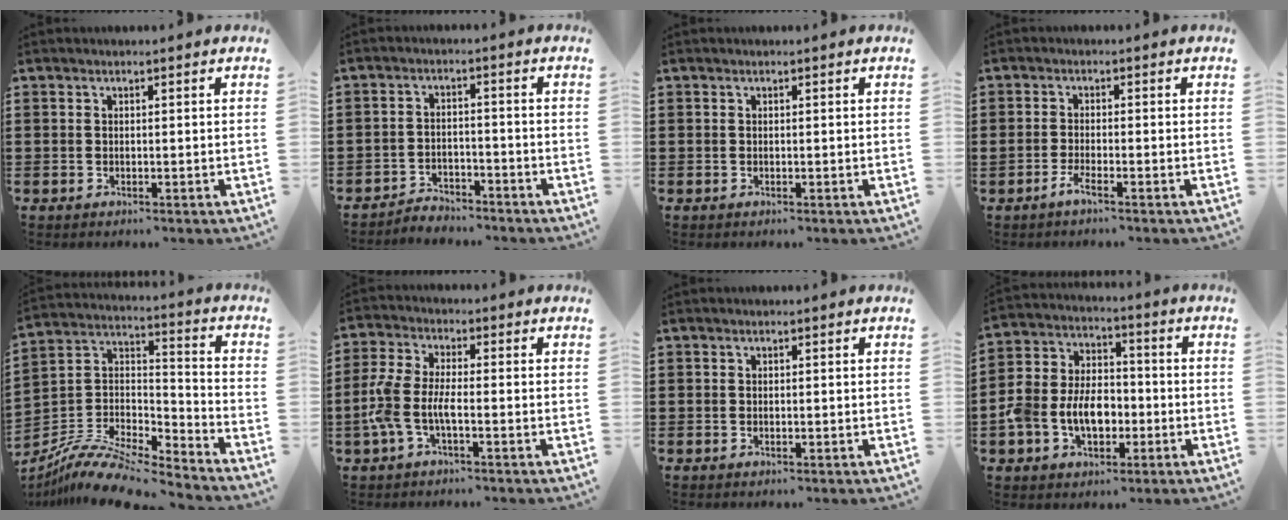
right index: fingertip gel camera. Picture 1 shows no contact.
{"total": 3.1, "force": [-3.0, 0.6, -0.2], "torque": [-0.005, 0.003, -0.066]}
{"total": 0.0}
{"total": 2.0, "force": [-1.3, 0.0, 1.6], "torque": [-0.042, -0.010, -0.027]}
{"total": 10.2, "force": [-8.6, 2.6, 4.7], "torque": [-0.101, 0.017, -0.172]}
{"total": 5.7, "force": [-2.0, 2.1, 4.9], "torque": [-0.135, -0.013, -0.049]}
{"total": 0.0}
{"total": 8.3, "force": [-2.5, 6.1, 5.1], "torque": [-0.129, 0.010, -0.051]}